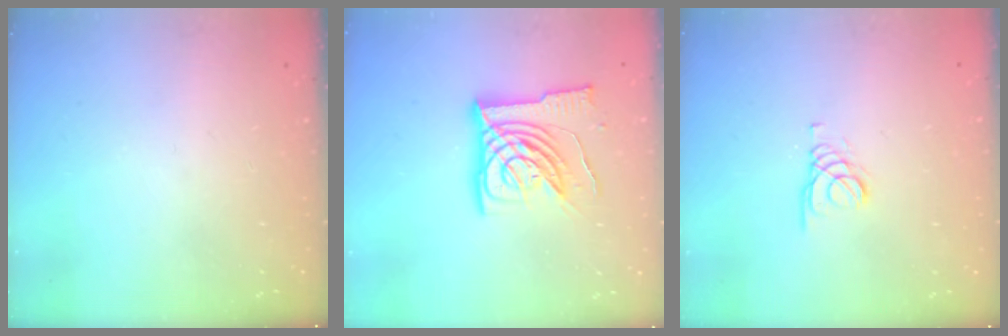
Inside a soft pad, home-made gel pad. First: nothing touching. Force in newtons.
{"total": 15.3, "press": 15.2, "slide": 2.0}
{"total": 1.8, "press": 1.8, "slide": 0.2}